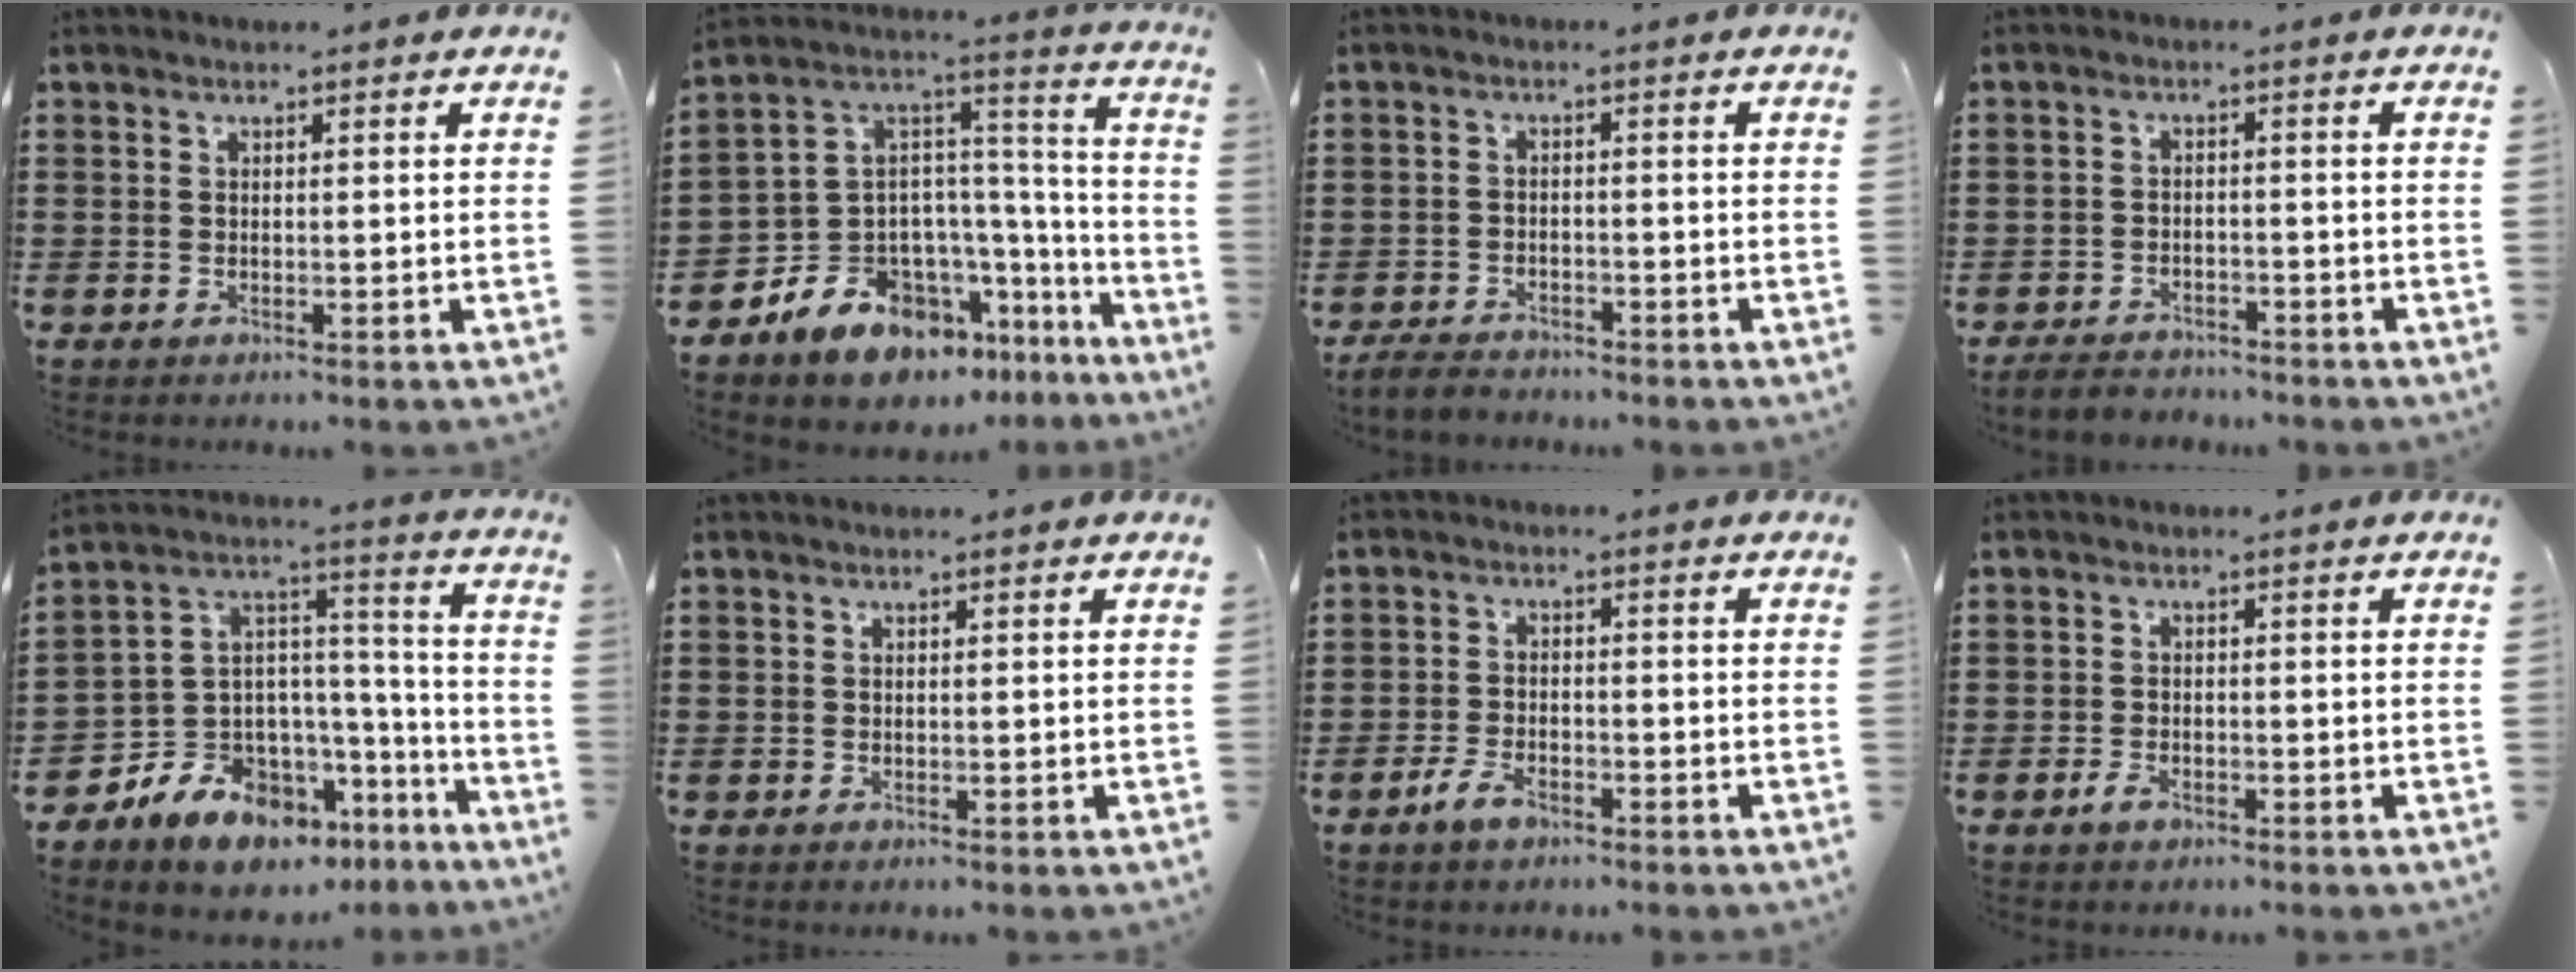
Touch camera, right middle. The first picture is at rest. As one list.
[{"total": 10.6, "force": [-8.0, 6.4, 2.3], "torque": [-0.078, 0.006, -0.155]}, {"total": 3.2, "force": [-3.1, 0.7, 0.5], "torque": [-0.018, 0.003, -0.068]}, {"total": 3.1, "force": [-3.0, 0.8, 0.5], "torque": [-0.010, 0.004, -0.063]}, {"total": 9.7, "force": [-7.9, 5.5, 1.5], "torque": [-0.067, 0.003, -0.155]}, {"total": 0.0}, {"total": 3.7, "force": [-2.4, 1.6, 2.4], "torque": [-0.060, 0.000, -0.051]}, {"total": 1.7, "force": [-1.0, 0.8, 1.1], "torque": [-0.029, -0.002, -0.022]}]